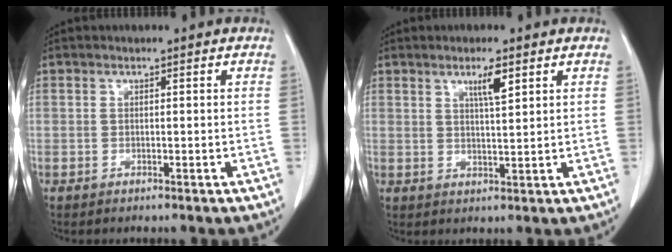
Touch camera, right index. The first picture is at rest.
{"total": 3.6, "force": [2.0, 0.3, 3.0], "torque": [-0.053, -0.004, 0.035]}